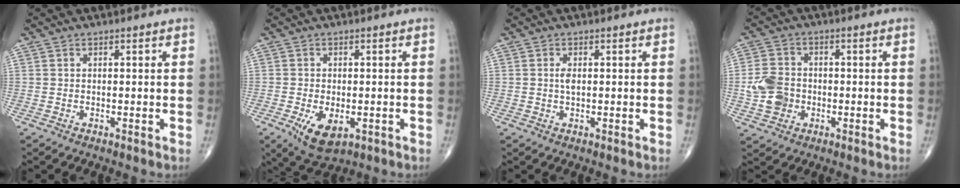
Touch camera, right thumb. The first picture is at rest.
{"total": 7.1, "force": [-2.5, 3.8, 5.4], "torque": [-0.086, -0.006, -0.030]}
{"total": 1.5, "force": [0.2, 0.7, 1.4], "torque": [-0.023, -0.001, 0.002]}
{"total": 7.3, "force": [-1.2, 5.9, 4.1], "torque": [-0.066, 0.009, -0.025]}